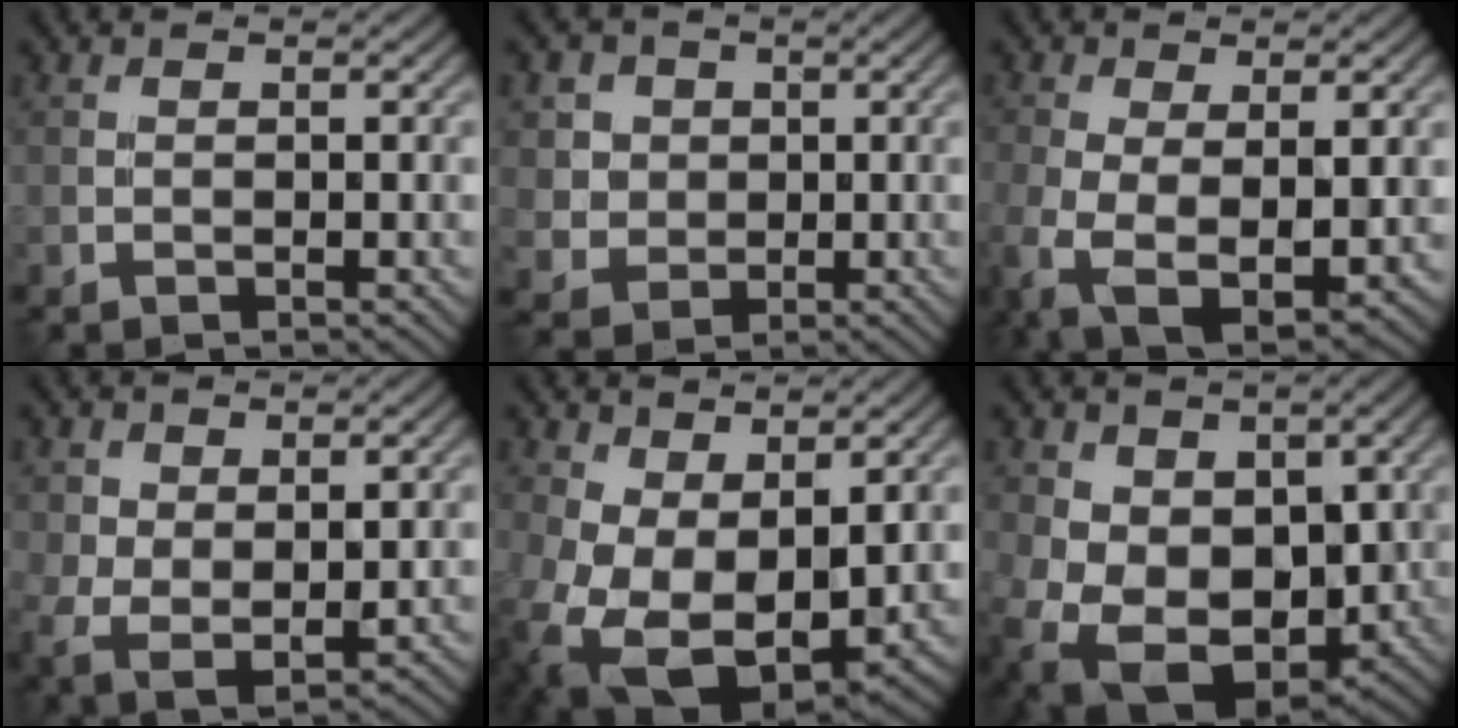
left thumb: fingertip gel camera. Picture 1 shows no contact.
{"total": 6.5, "force": [2.2, 5.8, 2.0], "torque": [-0.084, -0.005, 0.040]}
{"total": 9.3, "force": [-1.8, 5.1, 7.5], "torque": [-0.182, -0.041, -0.019]}
{"total": 5.6, "force": [1.7, 3.7, 3.9], "torque": [-0.098, -0.017, 0.034]}
{"total": 13.7, "force": [-1.4, 8.6, 10.6], "torque": [-0.243, -0.048, 0.001]}
{"total": 12.2, "force": [-0.8, 8.9, 8.3], "torque": [-0.183, -0.038, -0.003]}